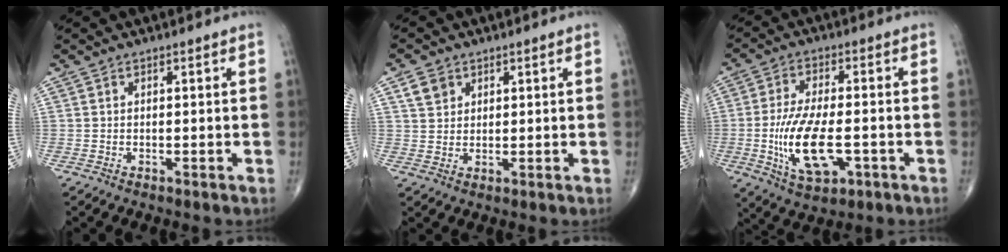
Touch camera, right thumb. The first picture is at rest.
{"total": 3.9, "force": [2.1, 3.0, 1.5], "torque": [-0.017, -0.006, 0.041]}
{"total": 13.0, "force": [-2.9, 5.8, 11.3], "torque": [-0.214, 0.002, -0.044]}